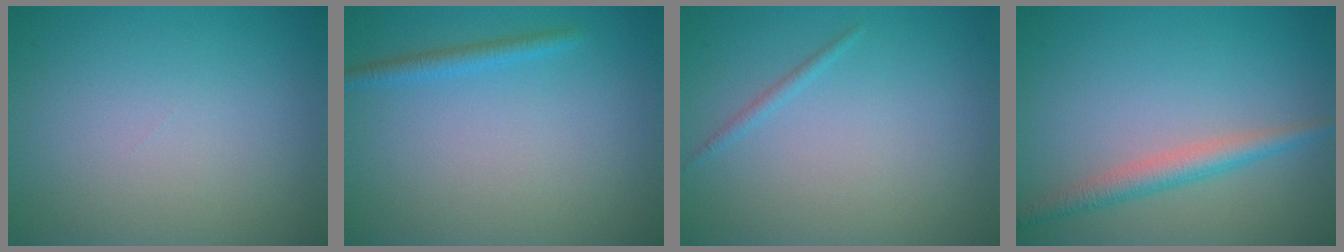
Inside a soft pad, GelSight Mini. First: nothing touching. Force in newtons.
{"total": 1.5, "press": 1.4, "slide": 0.1}
{"total": 0.7, "press": 0.7, "slide": 0.1}
{"total": 2.6, "press": 2.6, "slide": 0.0}